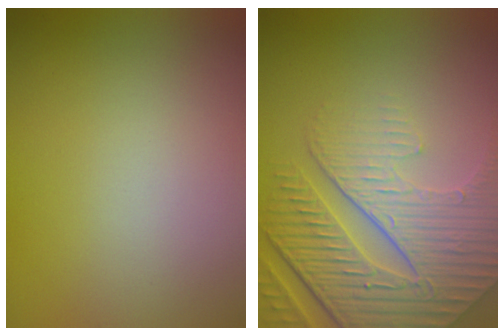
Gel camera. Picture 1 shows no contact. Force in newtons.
{"total": 9.1, "press": 6.2, "slide": 6.6}